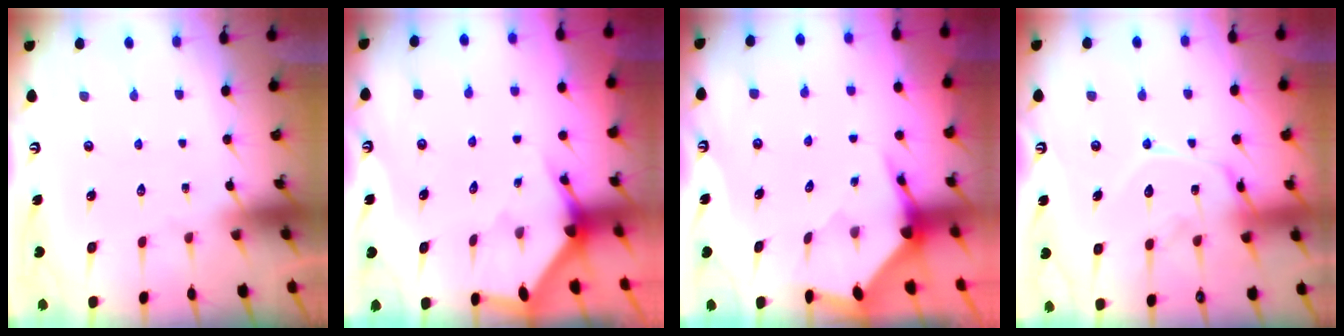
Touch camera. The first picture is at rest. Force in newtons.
{"total": 2.4, "press": 2.4, "slide": 0.2}
{"total": 3.5, "press": 3.5, "slide": 0.4}
{"total": 15.0, "press": 15.0, "slide": 1.1}